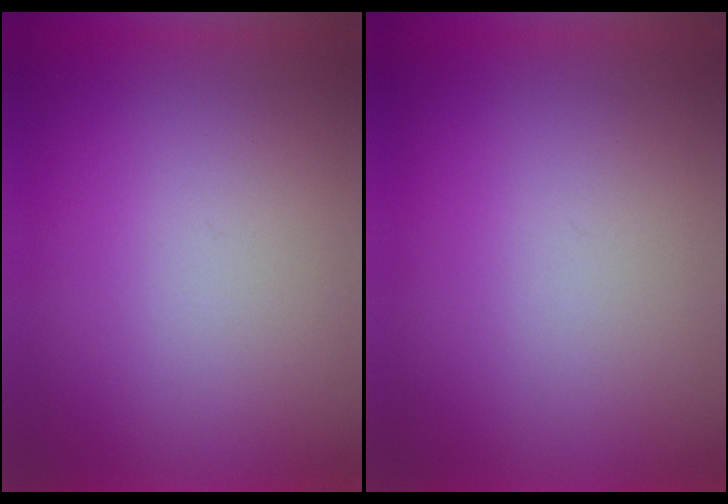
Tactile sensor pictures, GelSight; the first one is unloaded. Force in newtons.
{"total": 0.0}